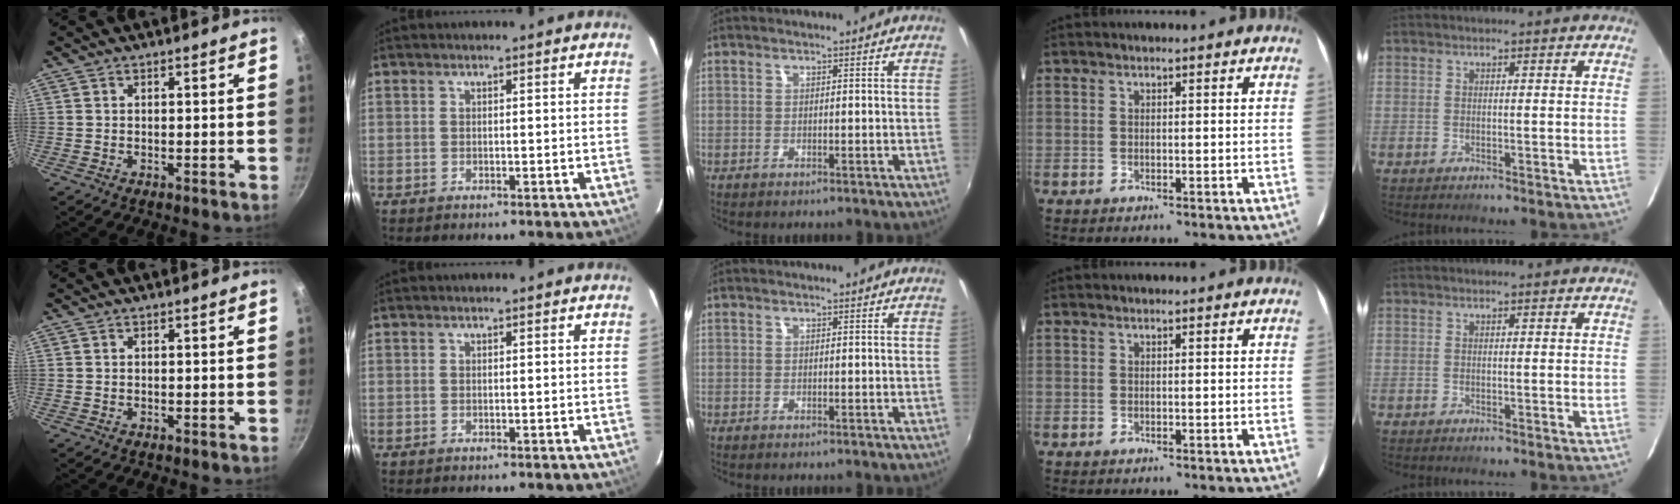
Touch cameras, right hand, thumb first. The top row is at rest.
{}